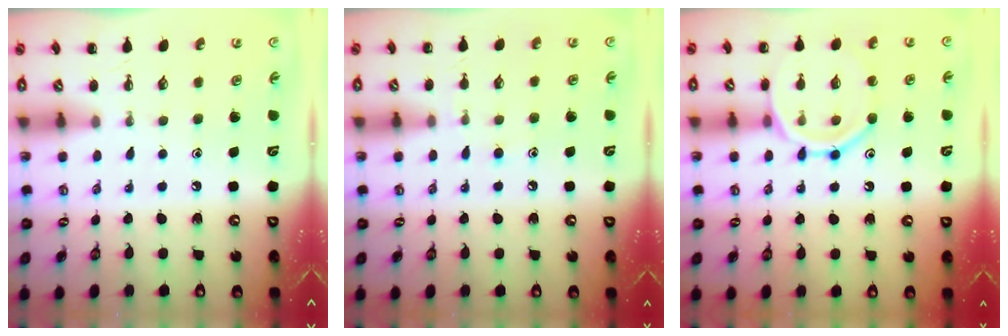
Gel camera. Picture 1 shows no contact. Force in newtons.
{"total": 6.0, "press": 5.6, "slide": 2.2}
{"total": 13.8, "press": 13.8, "slide": 1.4}